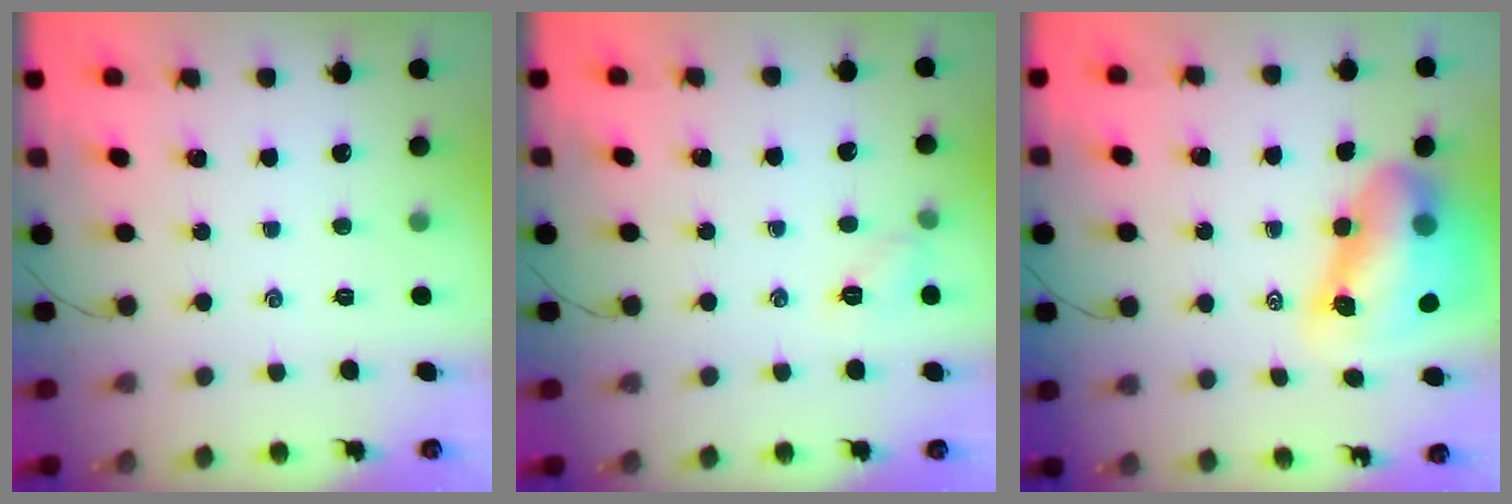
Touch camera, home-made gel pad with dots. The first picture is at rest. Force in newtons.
{"total": 6.4, "press": 6.1, "slide": 1.8}
{"total": 12.9, "press": 12.3, "slide": 4.0}